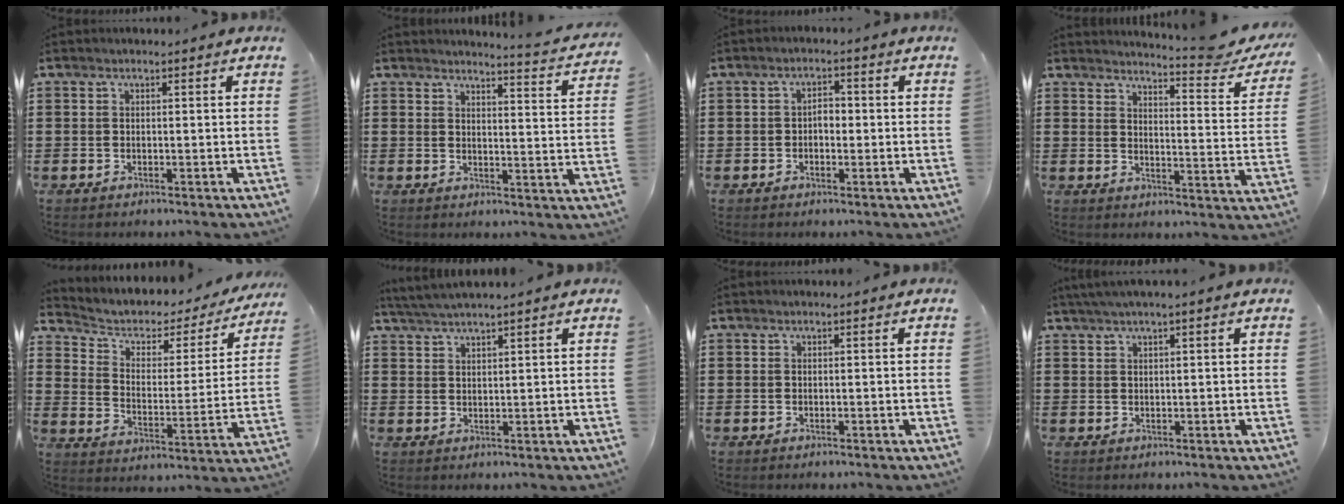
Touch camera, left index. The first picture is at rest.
{"total": 3.3, "force": [3.1, -0.8, 0.7], "torque": [-0.021, -0.032, 0.051]}
{"total": 2.1, "force": [-0.3, 1.0, 1.9], "torque": [-0.037, 0.002, -0.006]}
{"total": 5.2, "force": [4.6, -0.5, 2.4], "torque": [-0.045, -0.042, 0.070]}
{"total": 3.6, "force": [2.4, 2.3, 1.6], "torque": [-0.049, -0.017, 0.033]}
{"total": 2.5, "force": [2.4, -0.5, 0.6], "torque": [-0.018, -0.006, 0.047]}
{"total": 0.0}
{"total": 1.7, "force": [1.3, -0.2, 1.1], "torque": [-0.022, -0.001, 0.025]}